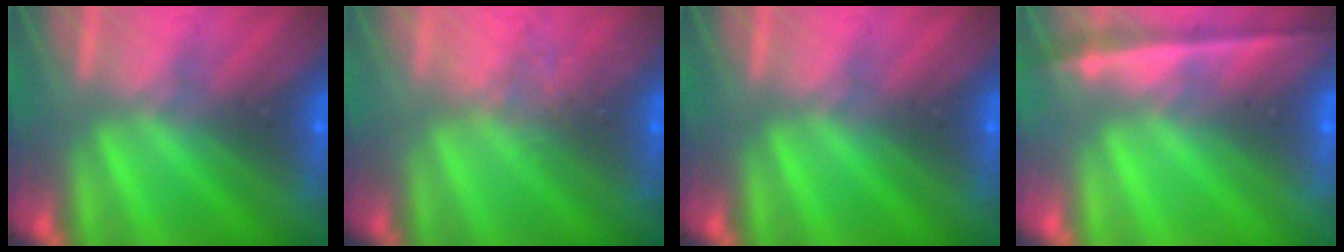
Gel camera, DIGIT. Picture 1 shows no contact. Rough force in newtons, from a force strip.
{"total": 2.2}
{"total": 0.0}
{"total": 1.9}